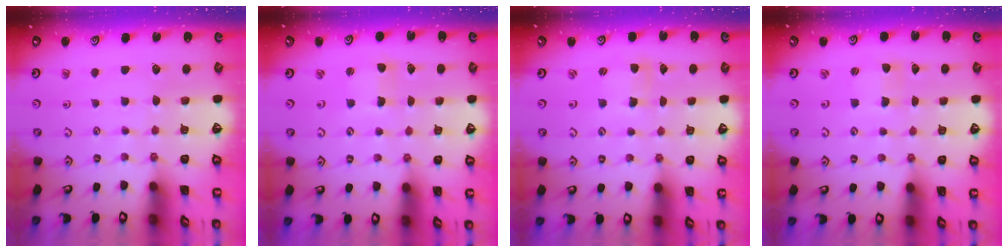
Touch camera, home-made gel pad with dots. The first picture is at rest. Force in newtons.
{"total": 0.8, "press": 0.8, "slide": 0.2}
{"total": 1.1, "press": 1.1, "slide": 0.2}
{"total": 0.9, "press": 0.8, "slide": 0.1}